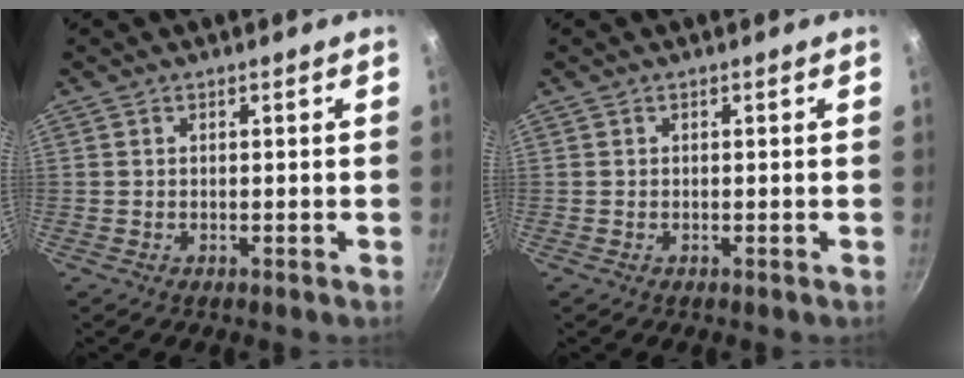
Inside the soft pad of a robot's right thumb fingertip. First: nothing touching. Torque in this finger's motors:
{"motor_torque": [-0.14, -0.15, -0.05, 0.05, 0.01]}